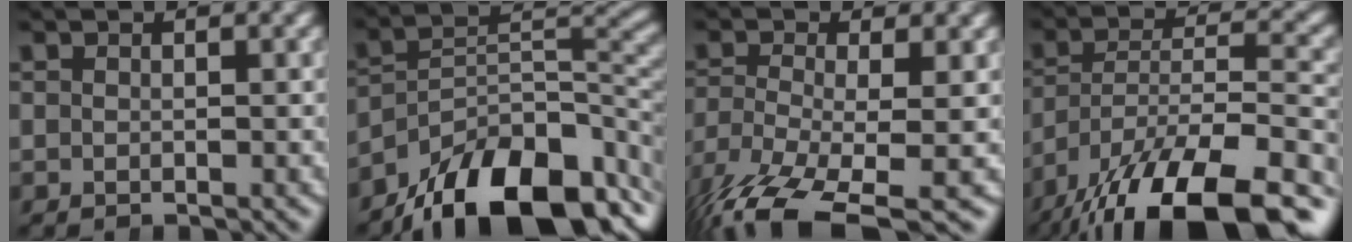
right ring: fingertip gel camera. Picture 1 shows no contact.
{"total": 13.1, "force": [-7.0, 6.8, 8.7], "torque": [-0.104, -0.022, -0.099]}
{"total": 8.1, "force": [-5.1, 4.2, 4.8], "torque": [-0.121, -0.055, -0.057]}
{"total": 12.9, "force": [-7.4, 6.5, 8.3], "torque": [-0.151, -0.046, -0.090]}